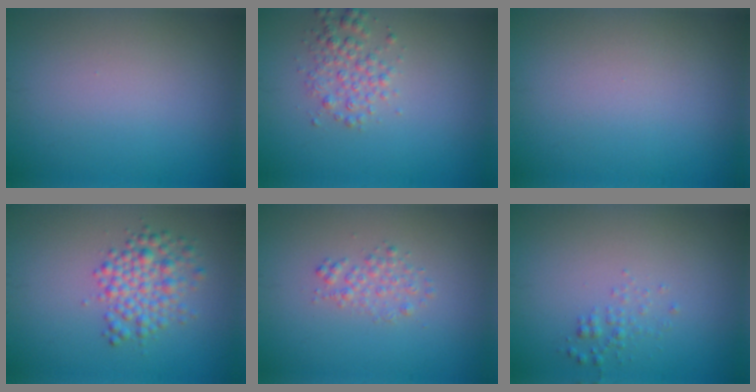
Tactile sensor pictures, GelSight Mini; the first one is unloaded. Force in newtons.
{"total": 2.4, "press": 2.4, "slide": 0.0}
{"total": 0.0}
{"total": 3.7, "press": 3.7, "slide": 0.1}
{"total": 1.5, "press": 1.5, "slide": 0.0}
{"total": 1.1, "press": 1.1, "slide": 0.0}